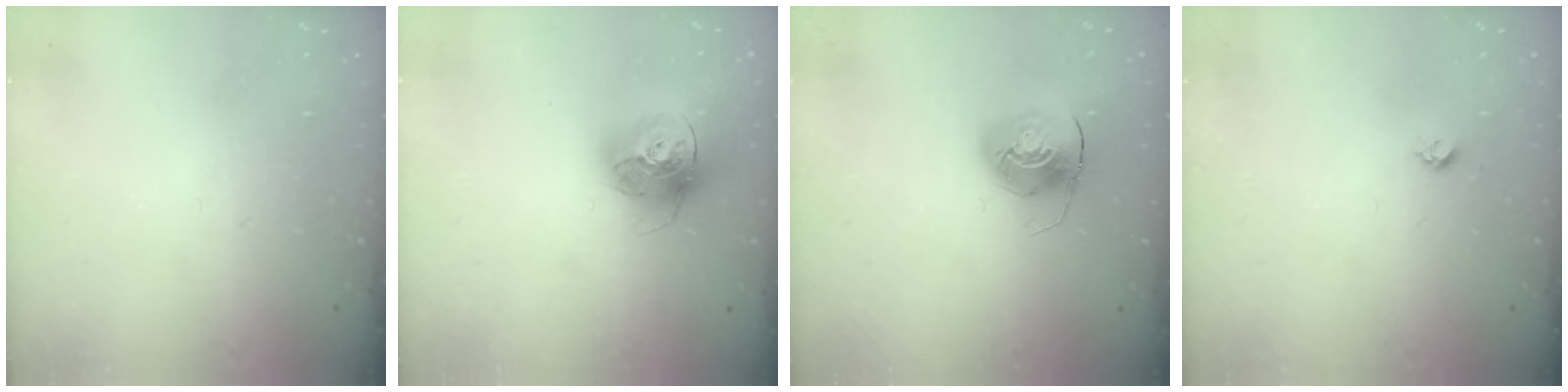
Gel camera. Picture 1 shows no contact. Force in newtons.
{"total": 17.1, "press": 17.0, "slide": 1.5}
{"total": 8.6, "press": 8.6, "slide": 0.6}
{"total": 3.8, "press": 3.8, "slide": 0.6}